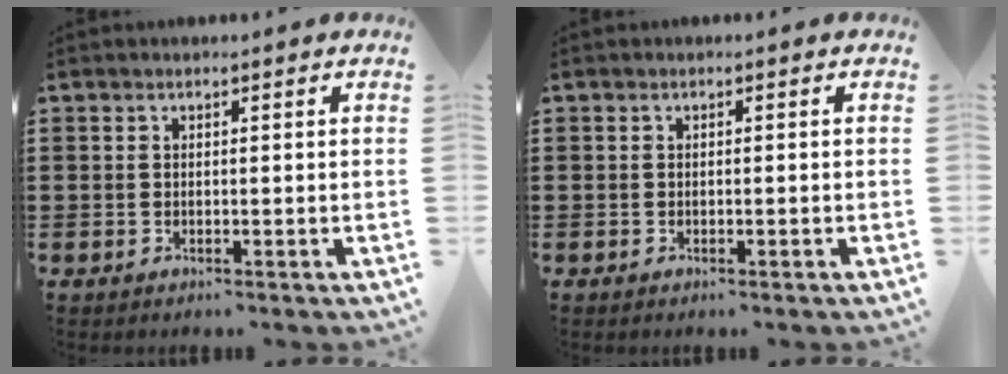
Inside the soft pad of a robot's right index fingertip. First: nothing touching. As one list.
[{"total": 0.0}]